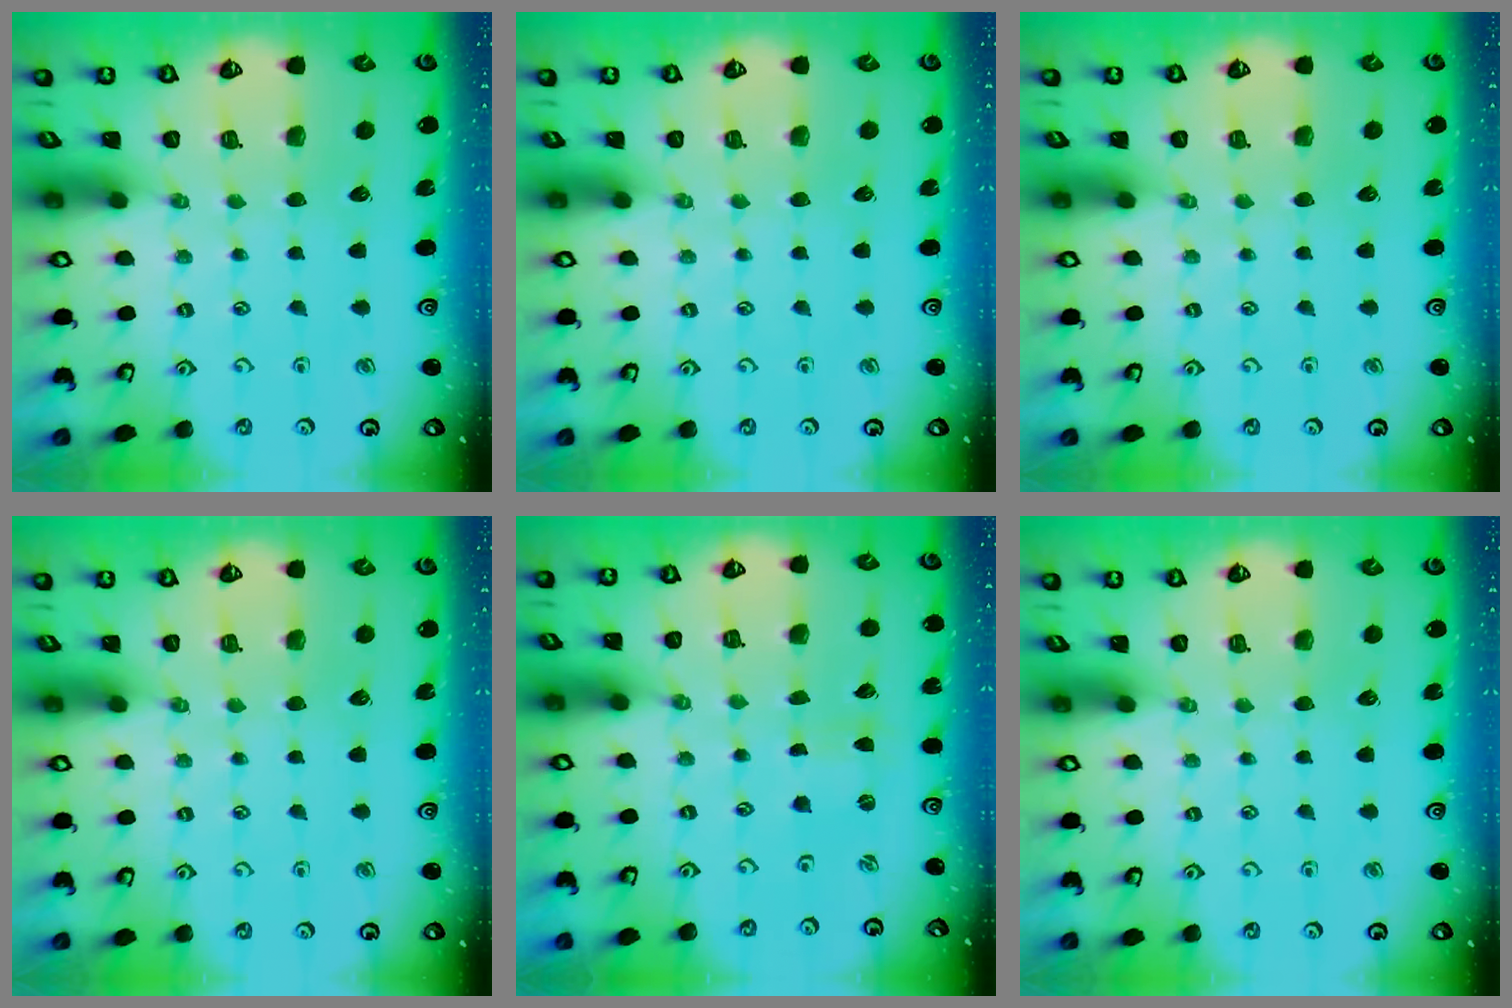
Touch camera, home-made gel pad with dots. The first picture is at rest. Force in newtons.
{"total": 0.0}
{"total": 0.0}
{"total": 0.0}
{"total": 0.0}
{"total": 0.0}